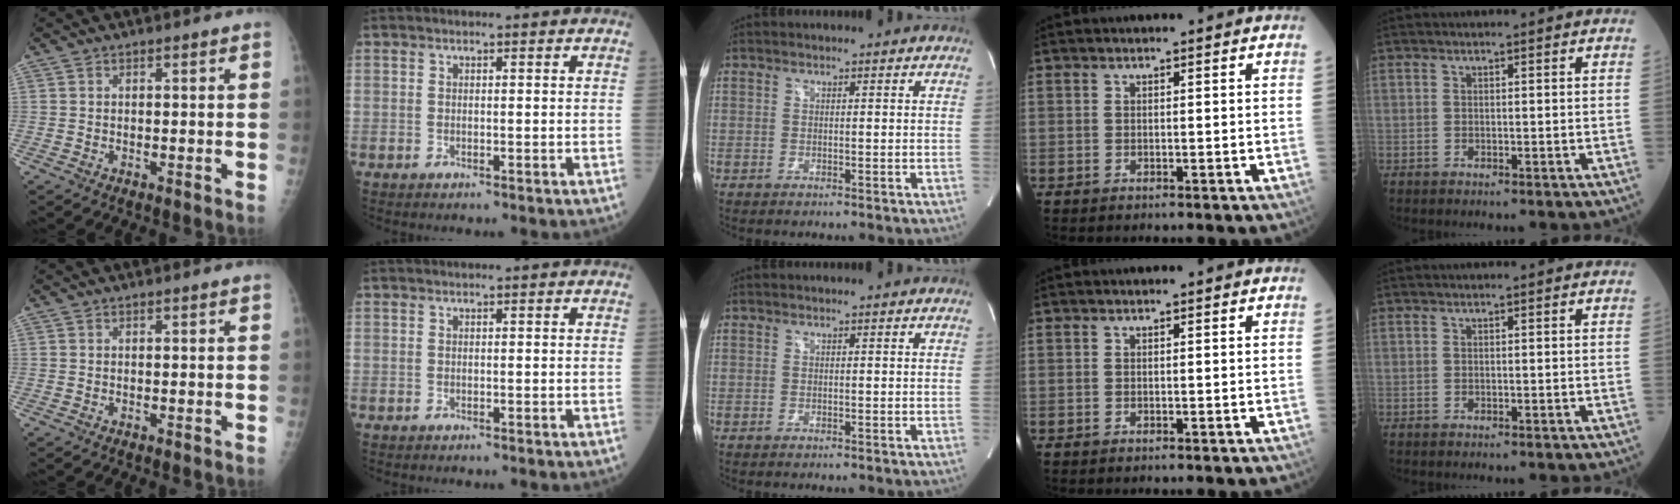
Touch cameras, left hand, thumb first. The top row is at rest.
{}